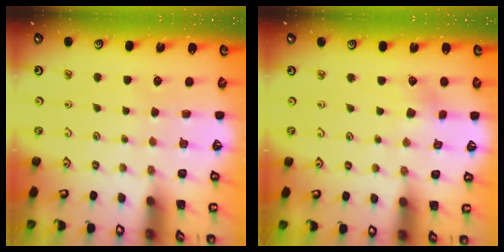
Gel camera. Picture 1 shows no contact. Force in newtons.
{"total": 2.5, "press": 2.5, "slide": 0.5}